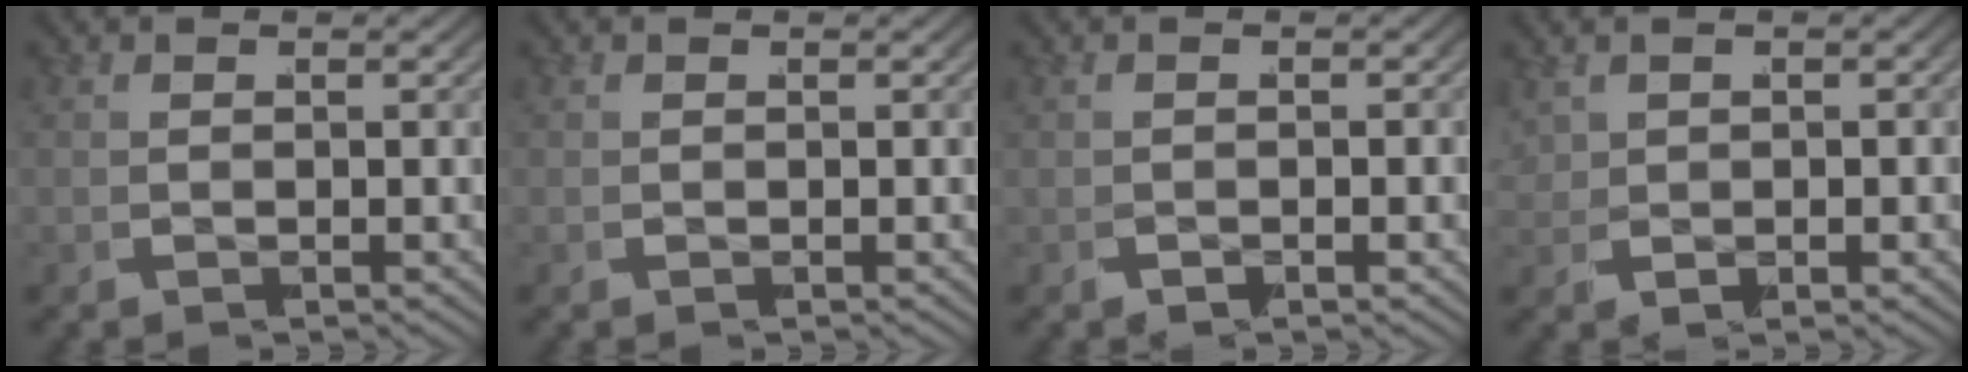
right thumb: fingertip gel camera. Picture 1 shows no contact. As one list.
[{"total": 0.0}, {"total": 1.6, "force": [-0.6, 0.9, 1.2], "torque": [-0.028, -0.002, -0.012]}, {"total": 1.4, "force": [0.4, 1.0, 0.9], "torque": [-0.020, 0.001, 0.010]}]